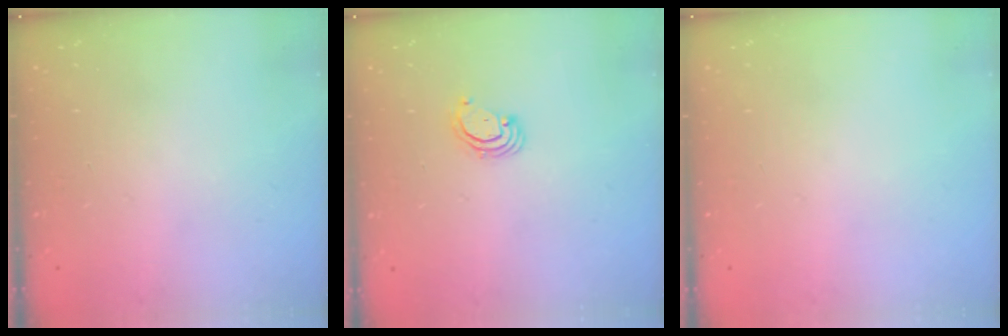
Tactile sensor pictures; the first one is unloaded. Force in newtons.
{"total": 2.5, "press": 2.5, "slide": 0.2}
{"total": 0.0}